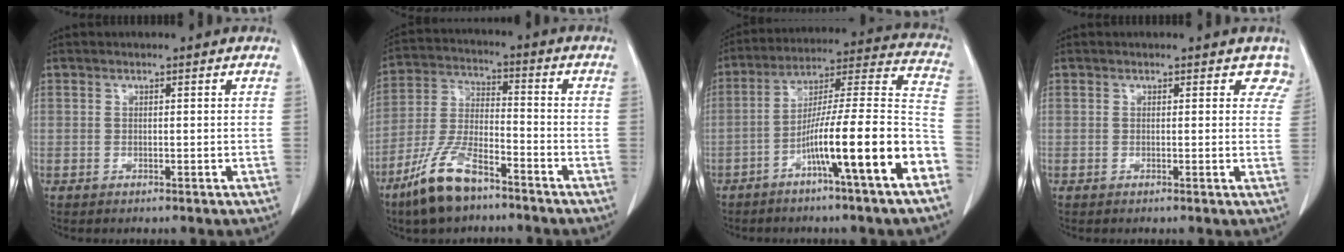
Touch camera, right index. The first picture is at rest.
{"total": 11.3, "force": [-7.8, 3.4, 7.4], "torque": [-0.165, -0.012, -0.153]}
{"total": 17.6, "force": [-8.0, -0.5, 15.7], "torque": [-0.238, 0.010, -0.131]}
{"total": 3.2, "force": [2.7, 1.8, 0.2], "torque": [0.025, -0.007, 0.005]}